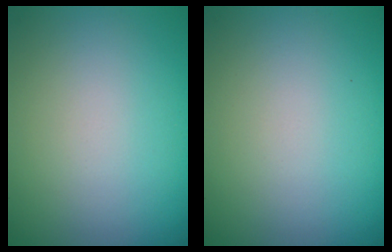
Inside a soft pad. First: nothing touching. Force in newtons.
{"total": 0.0}